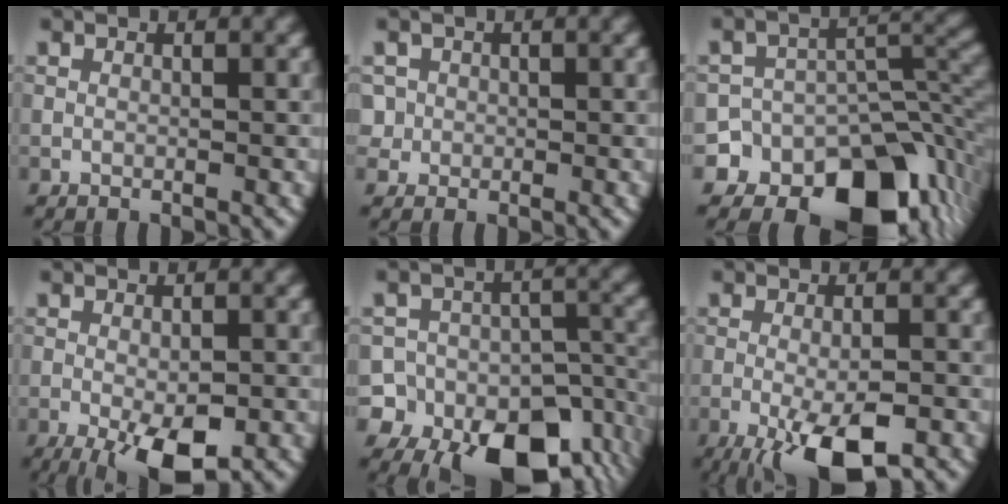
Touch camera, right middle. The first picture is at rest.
{"total": 1.9, "force": [0.2, 1.8, 0.3], "torque": [-0.002, 0.002, 0.009]}
{"total": 13.3, "force": [-8.5, 8.5, 5.7], "torque": [-0.083, 0.008, -0.128]}
{"total": 6.5, "force": [-3.0, 2.3, 5.2], "torque": [-0.083, -0.013, -0.043]}
{"total": 16.4, "force": [-9.8, 11.3, 6.7], "torque": [-0.101, -0.037, -0.140]}
{"total": 7.7, "force": [-3.8, 2.2, 6.3], "torque": [-0.103, -0.008, -0.060]}